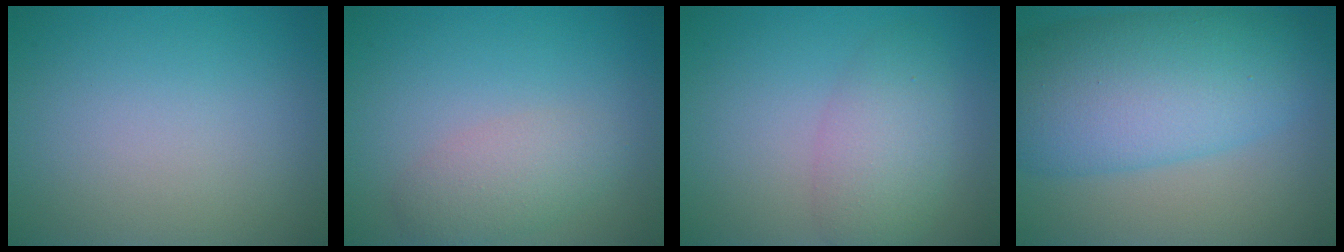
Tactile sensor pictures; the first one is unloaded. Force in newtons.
{"total": 2.8, "press": 2.8, "slide": 0.1}
{"total": 3.9, "press": 3.9, "slide": 0.1}
{"total": 10.4, "press": 10.4, "slide": 0.4}